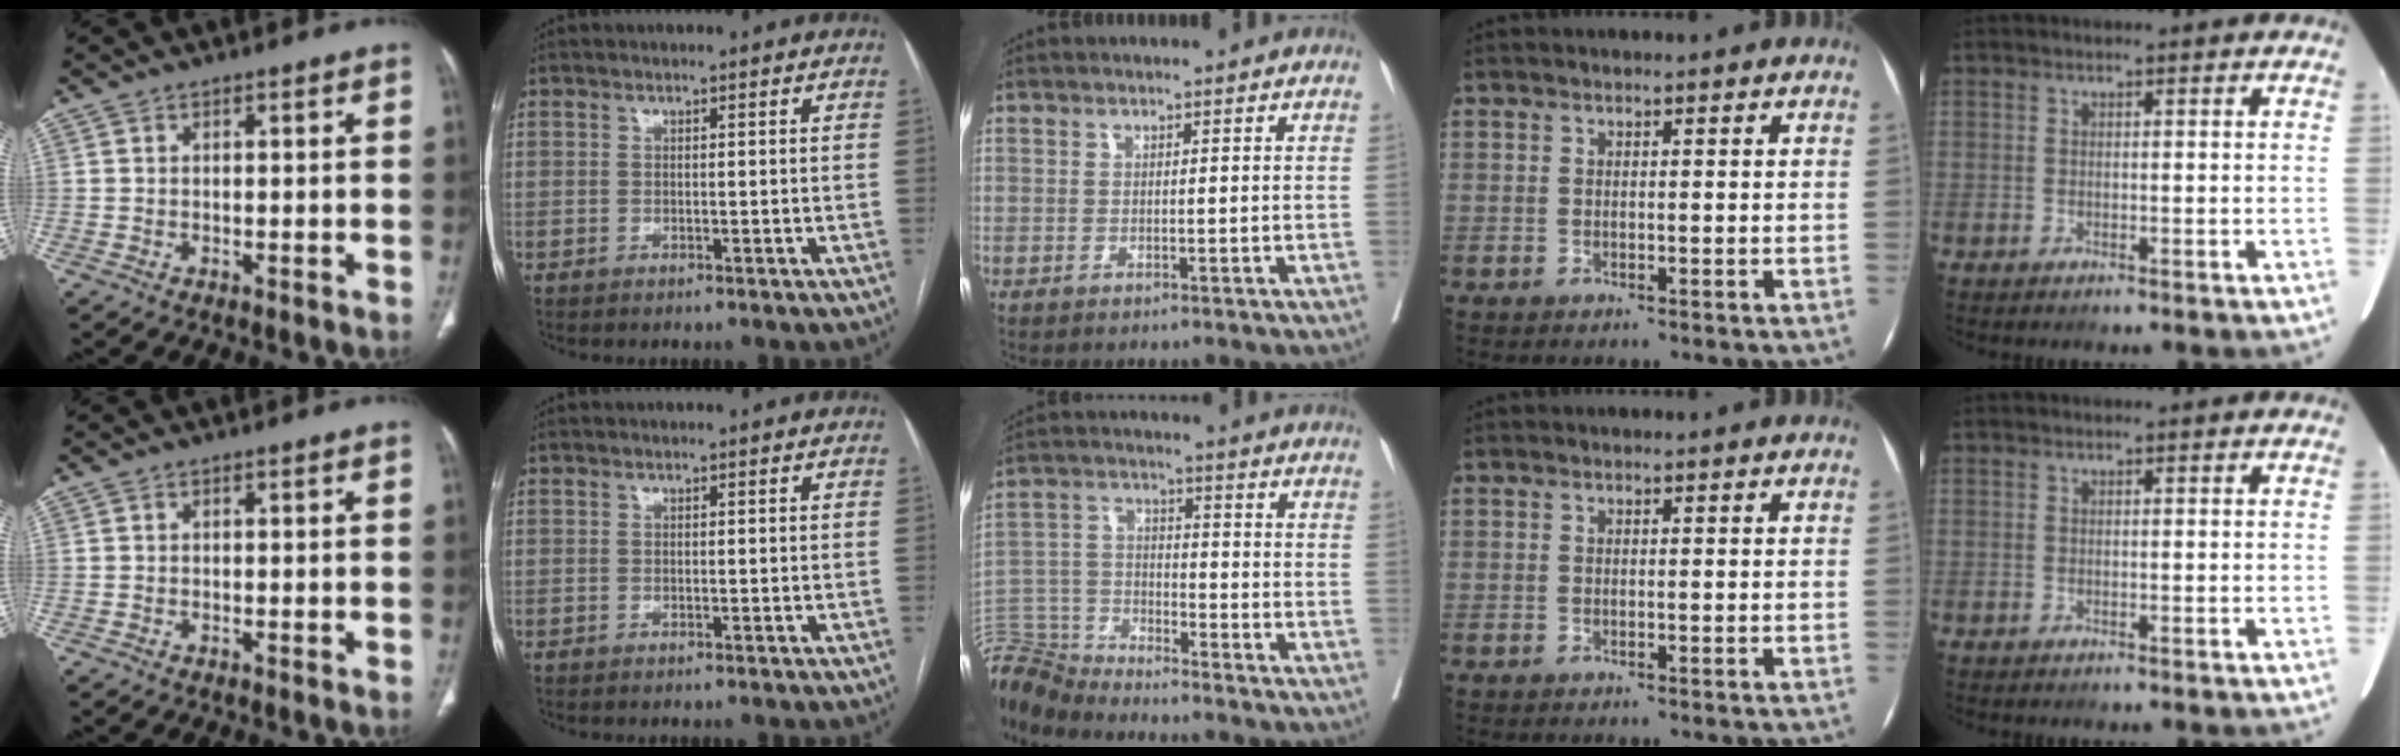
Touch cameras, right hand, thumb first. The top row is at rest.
{"middle": {"total": 9.2, "force": [-9.2, 0.4, -0.2], "torque": [-0.002, 0.011, -0.181]}}